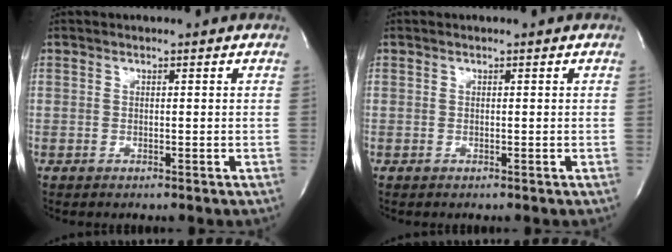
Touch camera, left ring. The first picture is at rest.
{"total": 0.0}